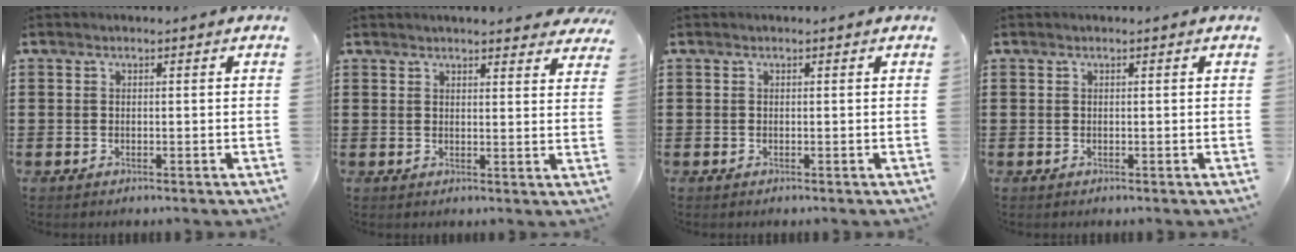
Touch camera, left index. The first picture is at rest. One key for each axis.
{"total": 3.2, "fx": 3.1, "fy": -0.1, "fz": 0.8, "tx": -0.018, "ty": -0.009, "tz": 0.057}
{"total": 0.0}
{"total": 0.0}